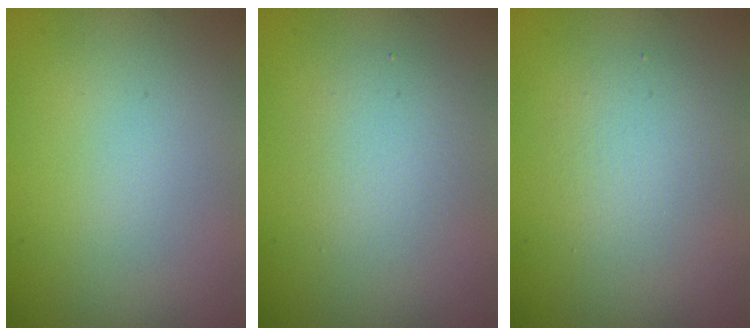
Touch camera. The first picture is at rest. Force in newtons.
{"total": 2.4, "press": 2.4, "slide": 0.2}
{"total": 2.6, "press": 2.6, "slide": 0.1}